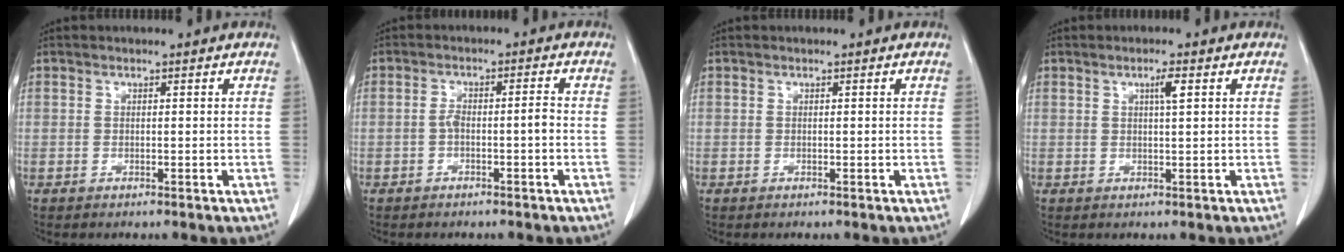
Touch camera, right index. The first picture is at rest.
{"total": 3.0, "force": [-0.9, 0.6, 2.8], "torque": [-0.048, 0.009, -0.014]}
{"total": 0.0}
{"total": 2.1, "force": [0.8, 0.0, 1.9], "torque": [-0.036, -0.001, 0.013]}